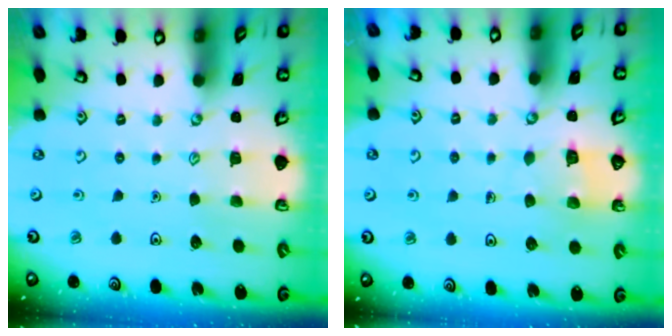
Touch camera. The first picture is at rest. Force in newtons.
{"total": 4.7, "press": 4.7, "slide": 0.4}